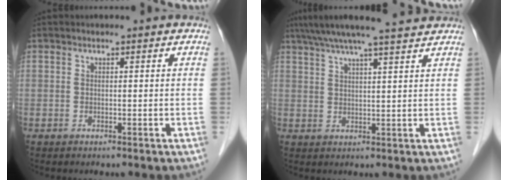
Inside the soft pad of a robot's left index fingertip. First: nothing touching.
{"total": 11.1, "force": [9.6, -0.2, 5.6], "torque": [-0.095, 0.022, 0.136]}